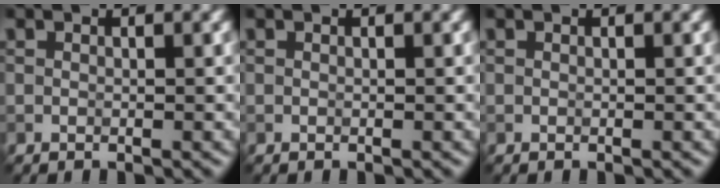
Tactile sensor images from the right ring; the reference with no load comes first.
{"total": 0.0}
{"total": 0.0}